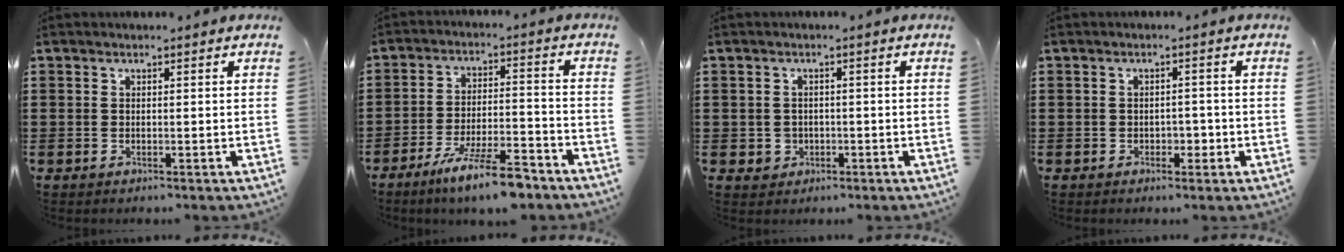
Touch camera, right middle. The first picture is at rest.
{"total": 9.4, "force": [-7.3, 1.1, 5.7], "torque": [-0.109, 0.004, -0.139]}
{"total": 1.9, "force": [-0.5, 1.8, 0.5], "torque": [-0.016, 0.005, -0.014]}
{"total": 1.6, "force": [-0.7, 1.2, 0.7], "torque": [-0.017, 0.003, -0.017]}